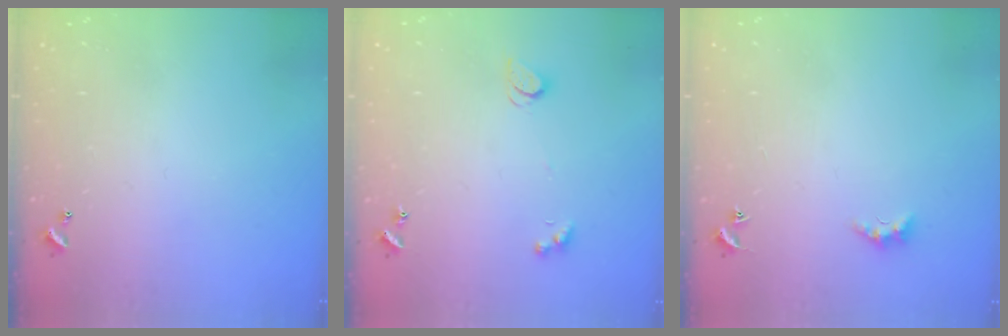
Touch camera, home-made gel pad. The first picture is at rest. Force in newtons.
{"total": 2.6, "press": 2.6, "slide": 0.5}
{"total": 2.4, "press": 2.4, "slide": 0.6}